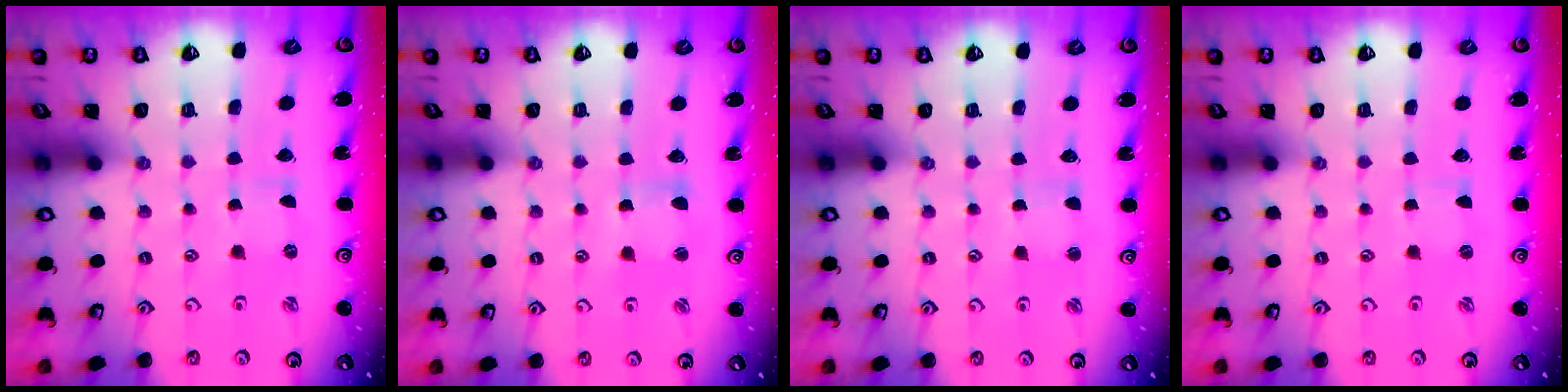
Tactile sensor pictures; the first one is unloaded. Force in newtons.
{"total": 3.7, "press": 3.7, "slide": 0.5}
{"total": 2.0, "press": 2.0, "slide": 0.3}
{"total": 0.0}